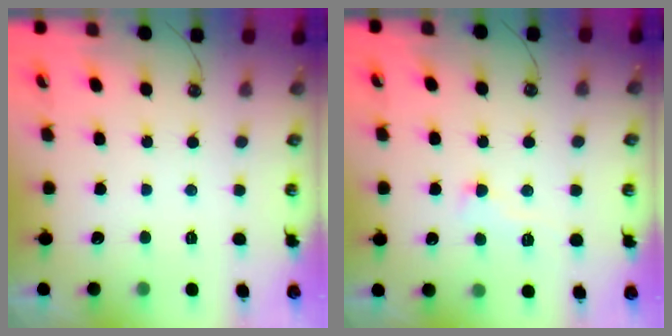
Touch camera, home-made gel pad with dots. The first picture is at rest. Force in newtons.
{"total": 1.0, "press": 0.4, "slide": 0.9}